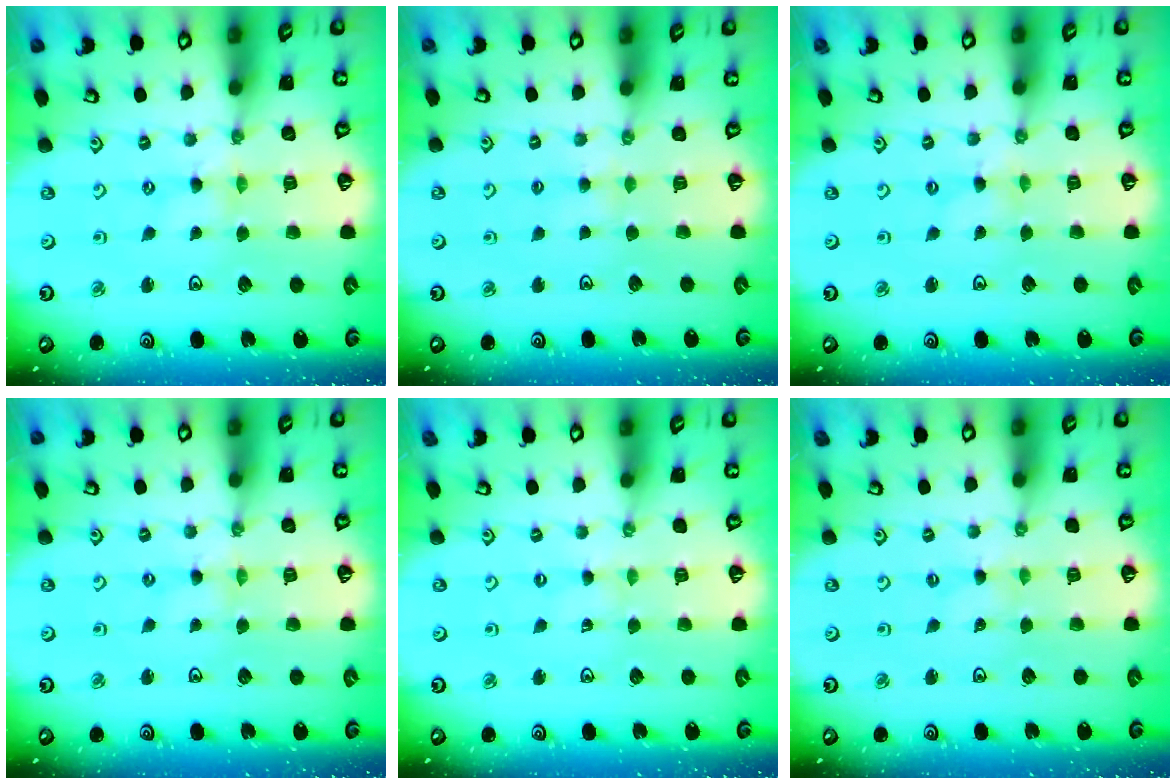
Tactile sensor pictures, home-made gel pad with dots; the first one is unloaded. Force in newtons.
{"total": 2.9, "press": 2.9, "slide": 0.4}
{"total": 0.0}
{"total": 0.0}
{"total": 0.0}
{"total": 0.0}